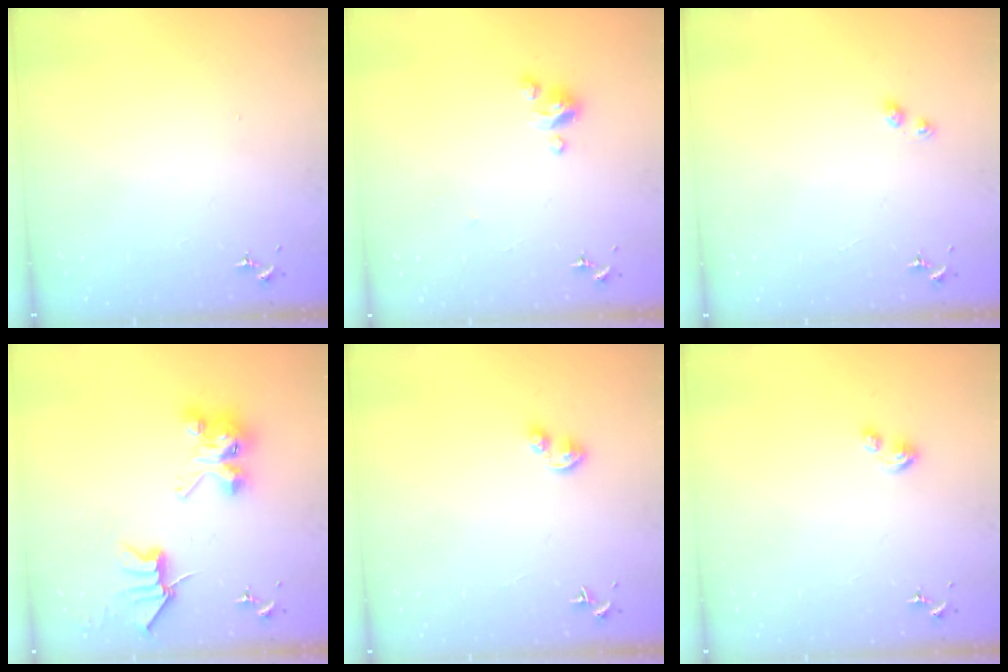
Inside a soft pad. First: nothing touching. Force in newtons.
{"total": 5.3, "press": 5.3, "slide": 0.4}
{"total": 2.9, "press": 2.9, "slide": 0.5}
{"total": 8.1, "press": 8.1, "slide": 0.4}
{"total": 6.0, "press": 6.0, "slide": 0.6}
{"total": 3.4, "press": 3.3, "slide": 0.4}